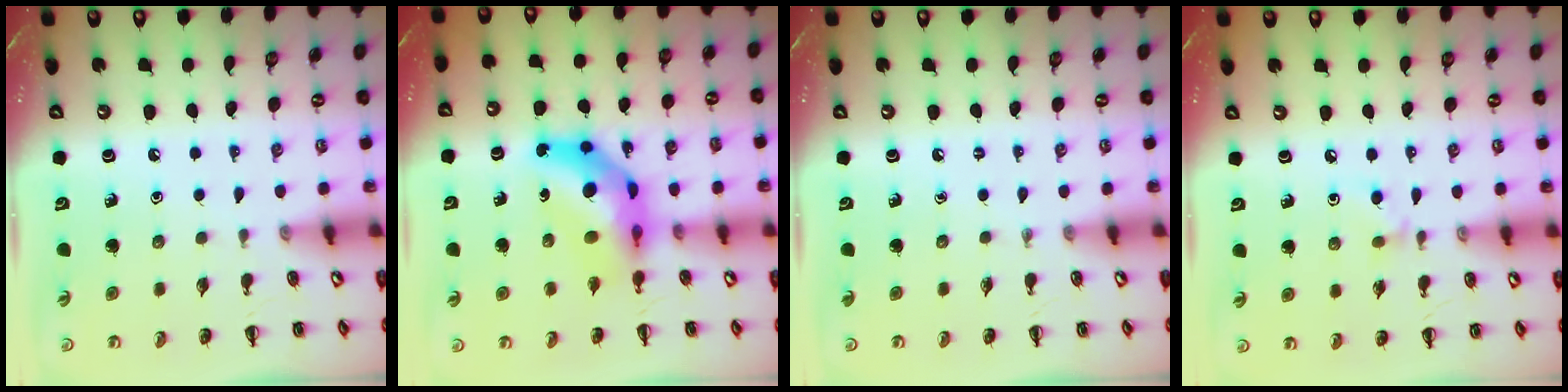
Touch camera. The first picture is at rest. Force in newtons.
{"total": 10.2, "press": 9.7, "slide": 3.2}
{"total": 0.0}
{"total": 5.4, "press": 5.0, "slide": 2.1}